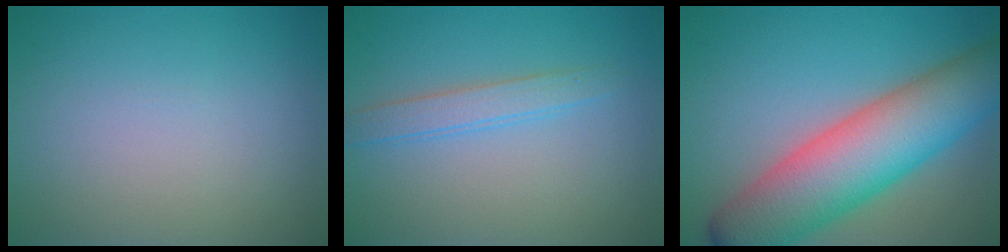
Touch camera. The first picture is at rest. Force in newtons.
{"total": 2.1, "press": 2.1, "slide": 0.1}
{"total": 11.2, "press": 11.2, "slide": 0.3}